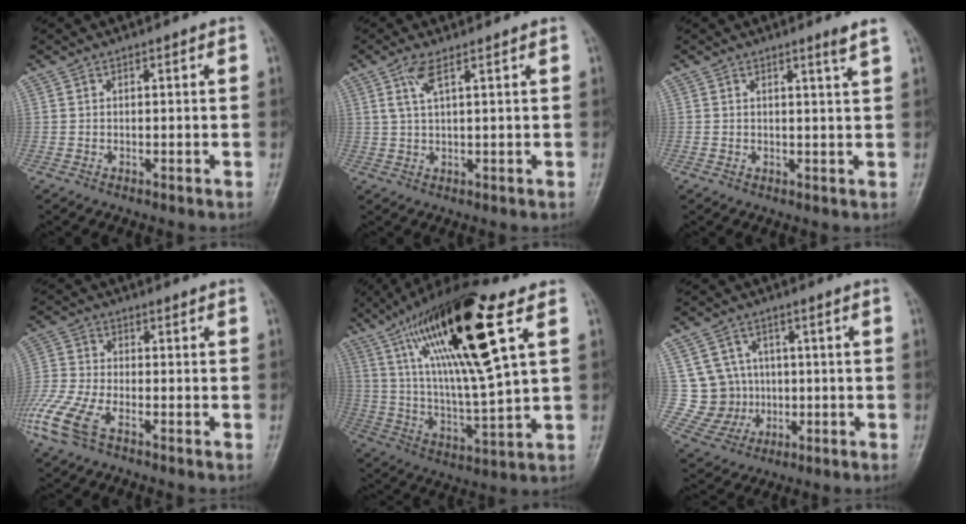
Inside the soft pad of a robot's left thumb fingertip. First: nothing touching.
{"total": 3.4, "force": [1.7, 0.4, 2.9], "torque": [-0.070, 0.000, 0.042]}
{"total": 1.8, "force": [1.3, -0.7, 1.2], "torque": [-0.019, -0.017, 0.021]}
{"total": 10.1, "force": [-5.4, 4.3, 7.3], "torque": [-0.186, 0.004, -0.110]}
{"total": 24.0, "force": [10.4, 4.9, 21.1], "torque": [-0.383, -0.023, 0.186]}
{"total": 8.5, "force": [0.8, 8.3, 1.8], "torque": [0.006, 0.006, 0.025]}